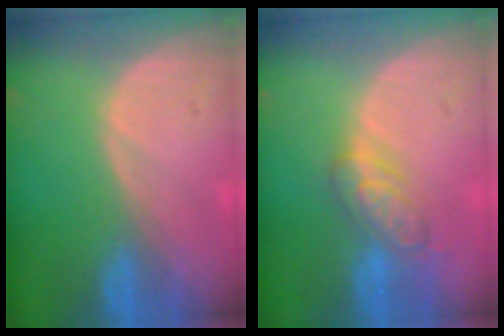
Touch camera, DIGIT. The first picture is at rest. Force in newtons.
{"total": 5.2, "press": 5.1, "slide": 1.0}